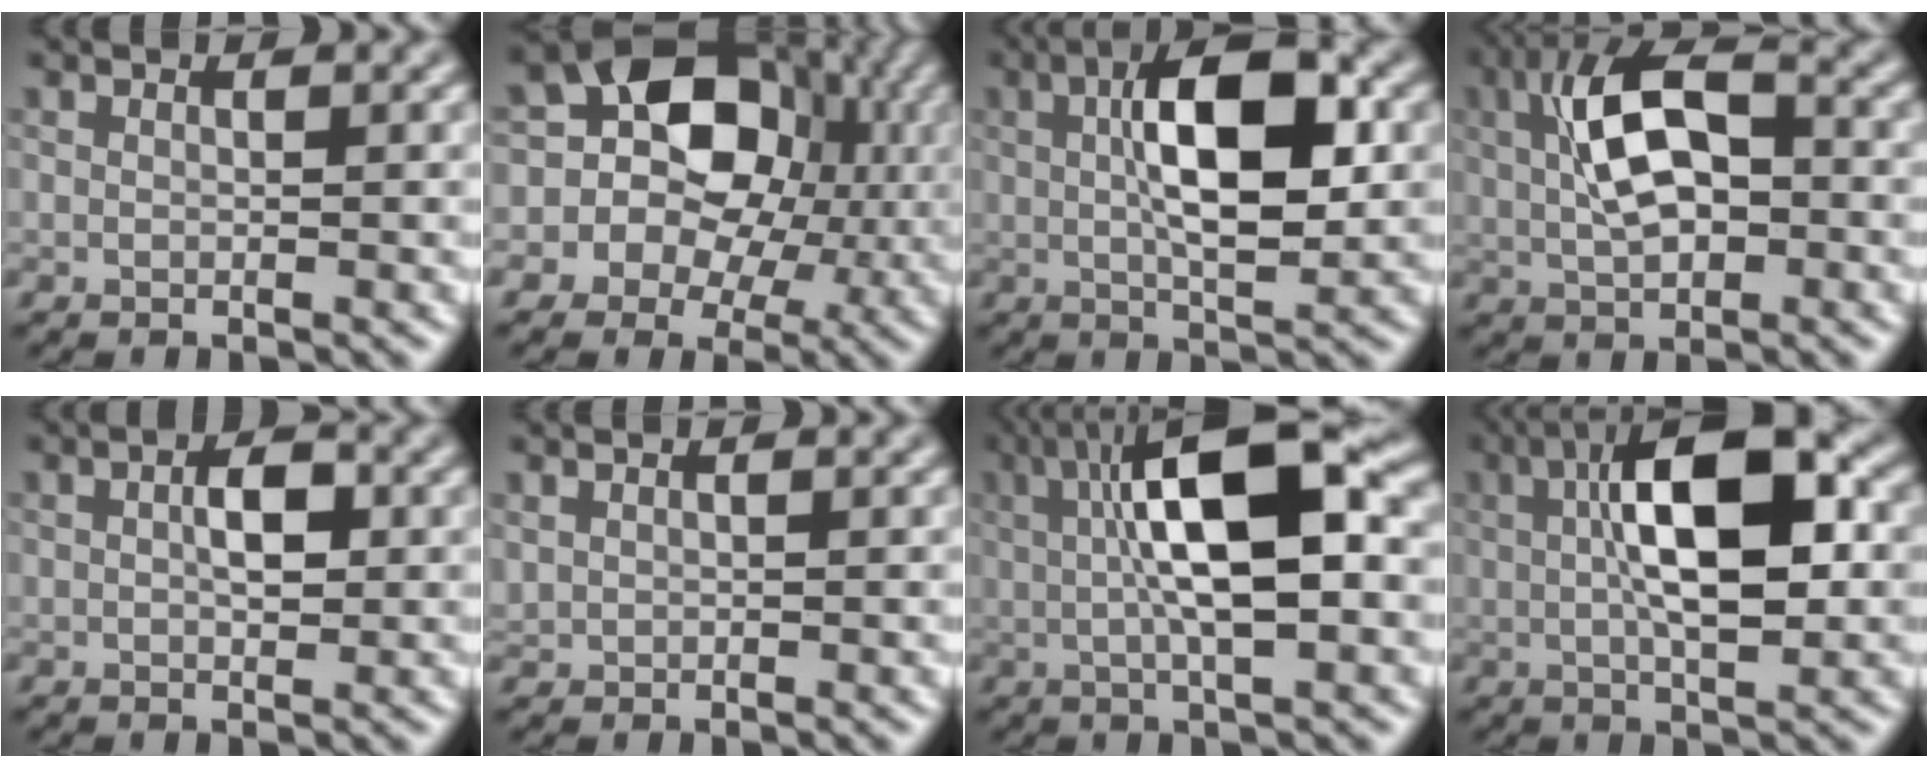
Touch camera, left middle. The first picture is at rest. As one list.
[{"total": 11.3, "force": [0.4, 9.4, 6.3], "torque": [-0.089, 0.018, -0.016]}, {"total": 8.0, "force": [0.8, 2.9, 7.4], "torque": [-0.122, 0.012, 0.013]}, {"total": 7.7, "force": [-0.3, 3.7, 6.7], "torque": [-0.136, 0.023, -0.008]}, {"total": 1.8, "force": [-0.3, 0.7, 1.6], "torque": [-0.037, 0.007, 0.002]}, {"total": 0.0}, {"total": 10.3, "force": [0.7, 3.1, 9.8], "torque": [-0.158, 0.020, 0.012]}, {"total": 9.0, "force": [0.9, 3.0, 8.5], "torque": [-0.137, 0.018, 0.012]}]